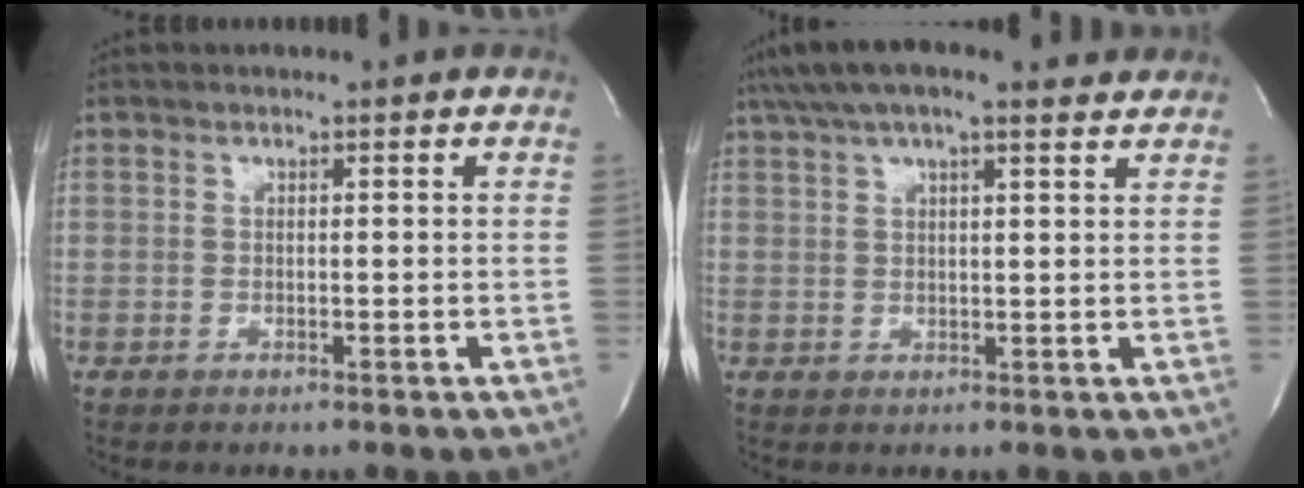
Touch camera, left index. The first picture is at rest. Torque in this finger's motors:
{"motor_torque": [-0.06, -0.51, 0.53, 0.14]}